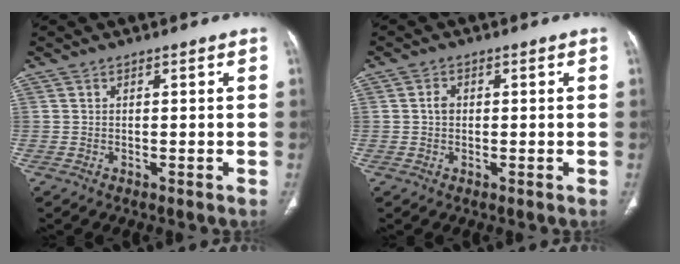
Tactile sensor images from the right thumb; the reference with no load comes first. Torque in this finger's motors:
{"motor_torque": [-0.33, 0.17, -0.25, 0.03, 0.00]}